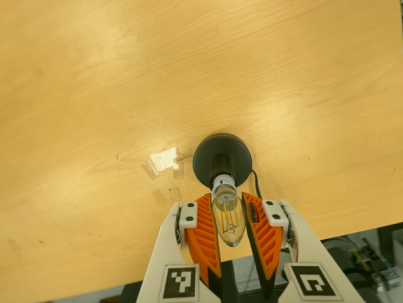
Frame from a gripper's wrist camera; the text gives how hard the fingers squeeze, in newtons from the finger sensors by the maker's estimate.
{"total": 11.2, "left": 10.7, "right": 11.7}